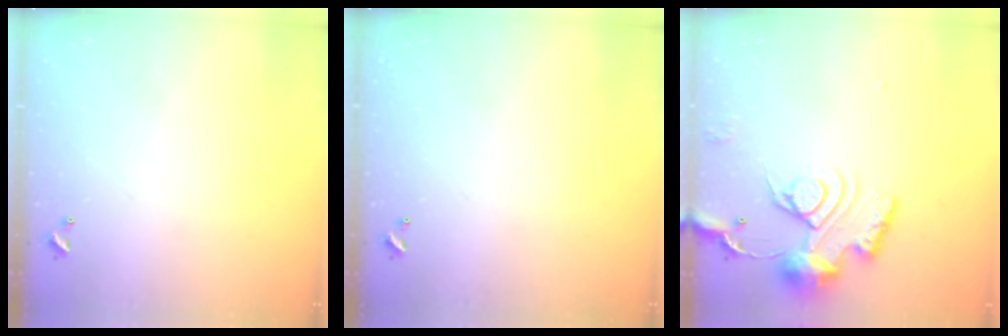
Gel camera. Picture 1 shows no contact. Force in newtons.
{"total": 0.0}
{"total": 13.9, "press": 13.8, "slide": 1.6}